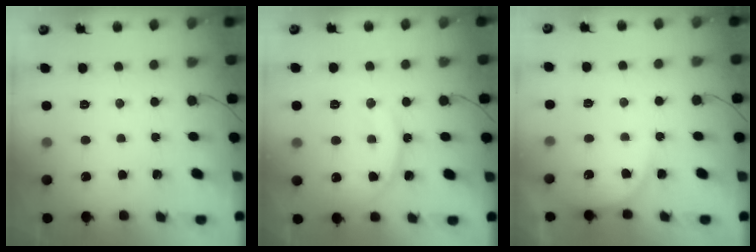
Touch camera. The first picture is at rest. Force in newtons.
{"total": 13.5, "press": 13.4, "slide": 1.1}
{"total": 6.3, "press": 6.3, "slide": 0.4}